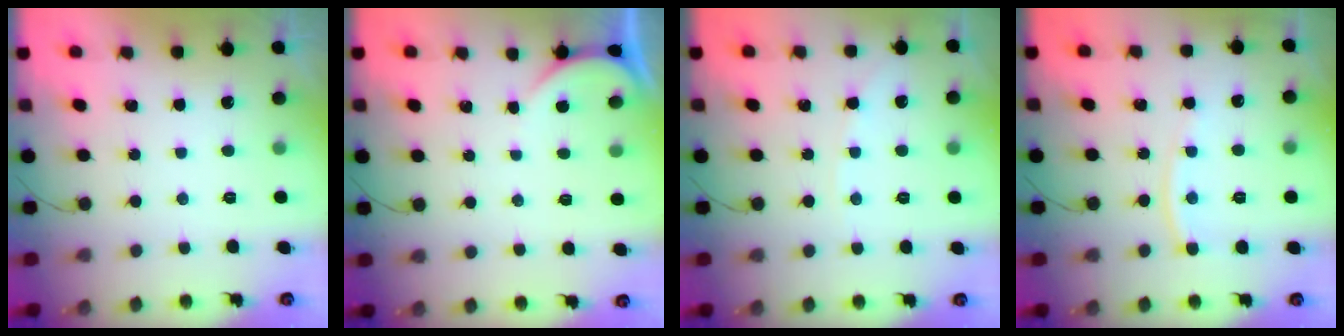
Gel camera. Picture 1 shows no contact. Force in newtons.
{"total": 1.6, "press": 1.6, "slide": 0.2}
{"total": 2.1, "press": 2.1, "slide": 0.3}
{"total": 7.1, "press": 7.1, "slide": 0.9}